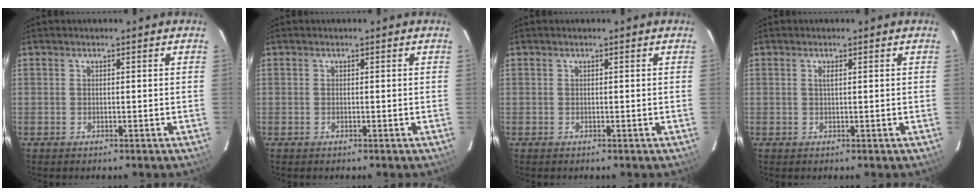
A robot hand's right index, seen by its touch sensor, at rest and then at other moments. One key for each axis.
{"total": 0.0}
{"total": 0.0}
{"total": 0.8, "fx": 0.3, "fy": 0.1, "fz": 0.8, "tx": -0.015, "ty": 0.002, "tz": 0.005}